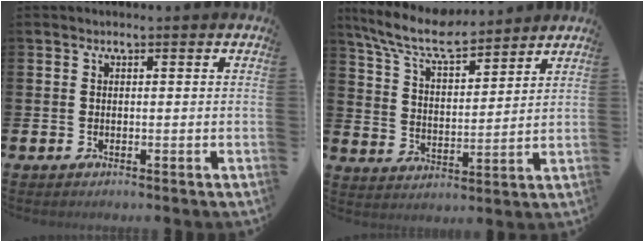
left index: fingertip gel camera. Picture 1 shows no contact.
{"total": 8.4, "force": [7.6, 1.6, 3.2], "torque": [-0.092, -0.040, 0.134]}